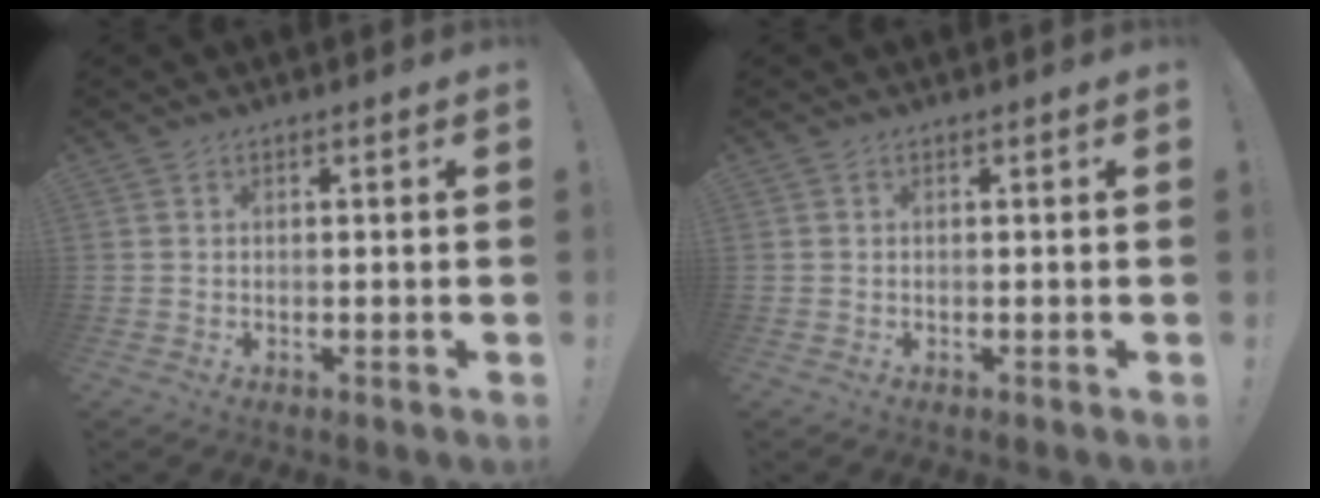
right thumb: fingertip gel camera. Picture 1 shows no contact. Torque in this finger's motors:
{"motor_torque": [-0.11, 0.11, 0.00, 0.00, 0.00]}